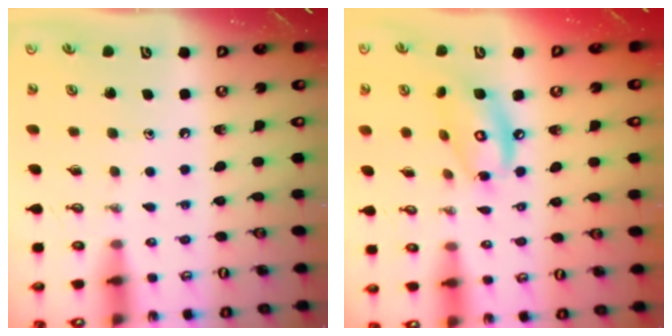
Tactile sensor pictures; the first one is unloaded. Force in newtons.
{"total": 11.4, "press": 11.3, "slide": 0.9}